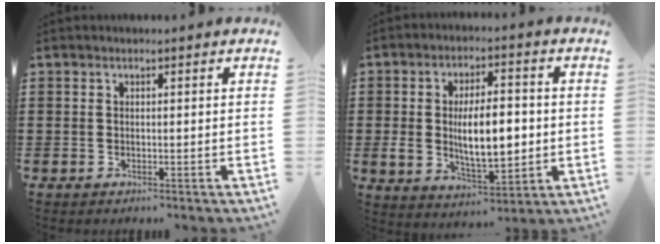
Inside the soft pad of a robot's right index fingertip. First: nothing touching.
{"total": 10.3, "force": [-0.3, 5.2, 8.9], "torque": [-0.157, 0.005, -0.007]}